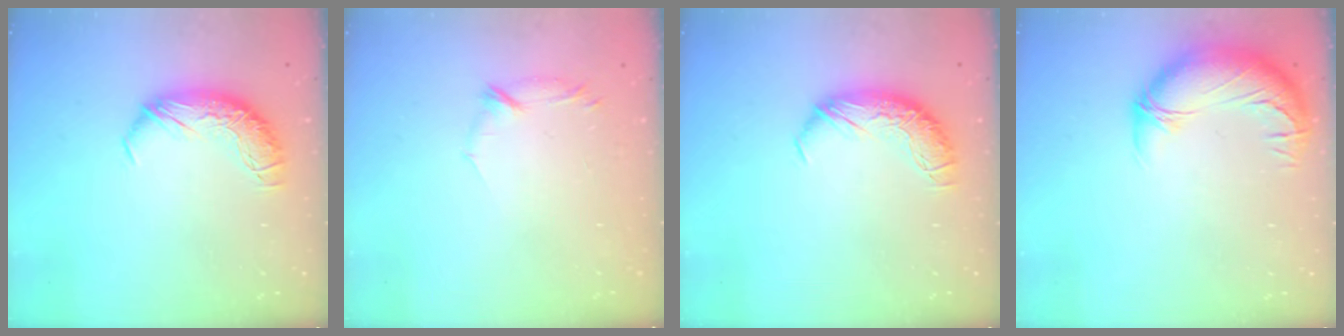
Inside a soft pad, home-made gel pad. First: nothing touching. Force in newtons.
{"total": 7.0, "press": 6.9, "slide": 1.1}
{"total": 0.0}
{"total": 3.0, "press": 0.9, "slide": 2.8}